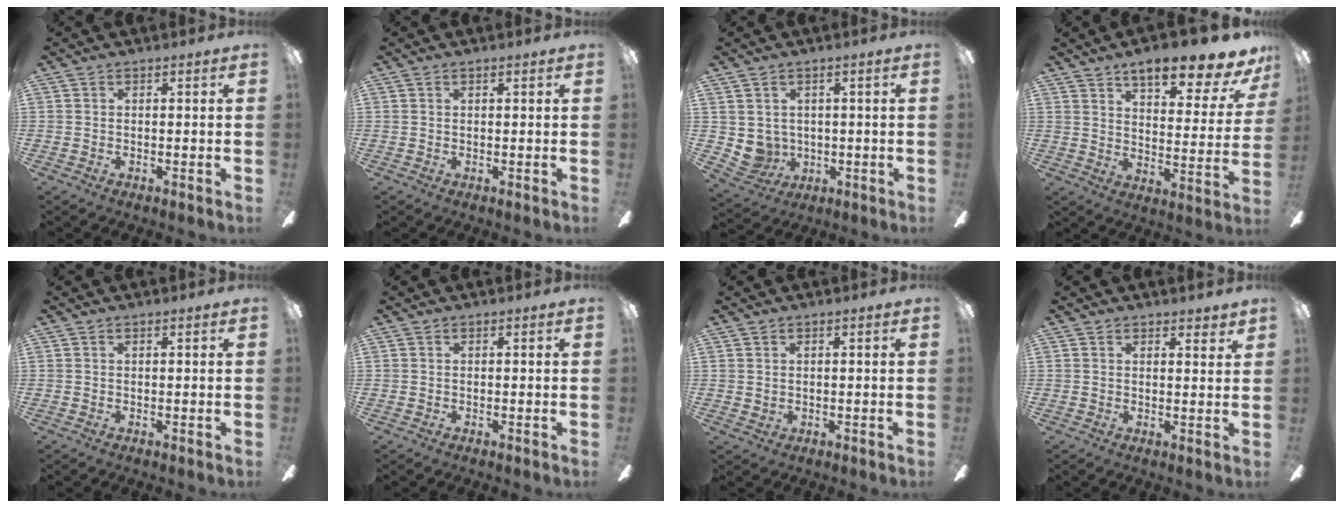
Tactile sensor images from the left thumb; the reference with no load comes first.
{"total": 1.0, "force": [0.5, 0.1, 0.9], "torque": [-0.019, 0.000, 0.009]}
{"total": 5.2, "force": [1.6, 4.8, 1.2], "torque": [-0.052, -0.007, 0.036]}
{"total": 14.3, "force": [11.3, 3.6, 7.9], "torque": [-0.115, -0.075, 0.188]}
{"total": 0.7, "force": [0.3, 0.0, 0.6], "torque": [-0.012, -0.001, 0.005]}
{"total": 0.0}
{"total": 1.1, "force": [0.8, 0.4, 0.7], "torque": [-0.015, 0.001, 0.014]}
{"total": 2.1, "force": [1.8, 0.3, 1.1], "torque": [-0.016, -0.007, 0.031]}